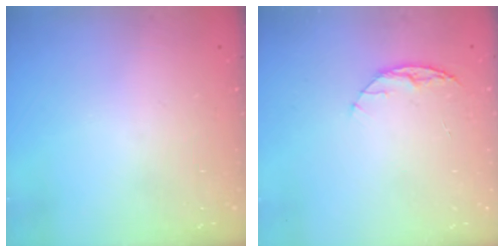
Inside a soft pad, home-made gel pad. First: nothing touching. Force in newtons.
{"total": 6.1, "press": 6.0, "slide": 0.7}